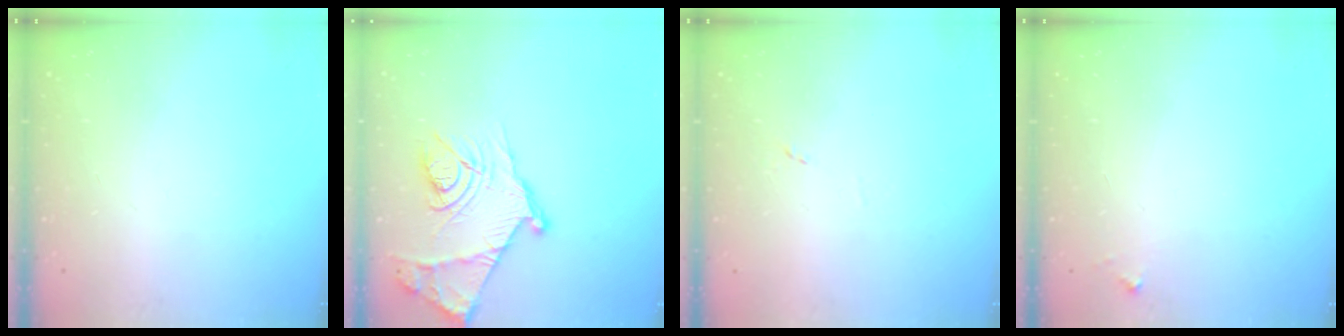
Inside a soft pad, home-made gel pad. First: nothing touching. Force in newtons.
{"total": 18.9, "press": 18.8, "slide": 1.6}
{"total": 4.9, "press": 4.7, "slide": 1.1}
{"total": 2.8, "press": 2.8, "slide": 0.2}